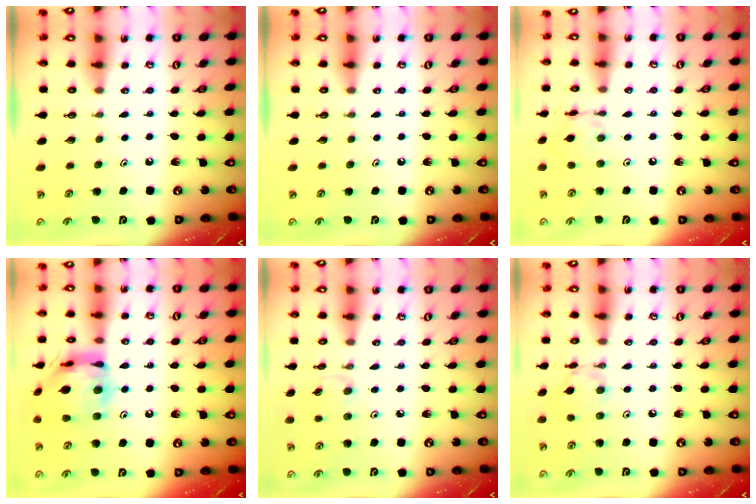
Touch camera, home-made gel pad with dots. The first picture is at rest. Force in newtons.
{"total": 0.0}
{"total": 5.2, "press": 5.2, "slide": 0.3}
{"total": 17.0, "press": 16.9, "slide": 2.0}
{"total": 2.9, "press": 2.8, "slide": 0.5}
{"total": 4.0, "press": 4.0, "slide": 0.5}